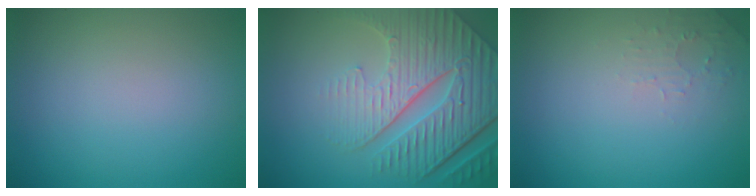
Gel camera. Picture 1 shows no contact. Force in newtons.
{"total": 8.7, "press": 6.1, "slide": 6.2}
{"total": 1.3, "press": 1.2, "slide": 0.3}